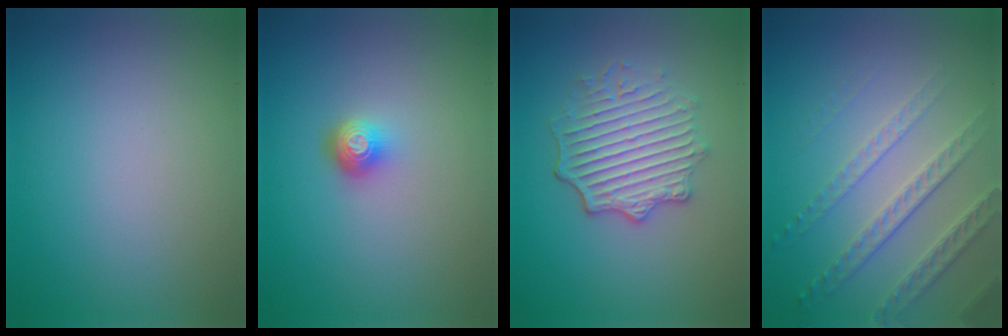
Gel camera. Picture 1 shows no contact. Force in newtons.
{"total": 2.0, "press": 1.4, "slide": 1.5}
{"total": 4.9, "press": 4.1, "slide": 2.8}
{"total": 3.5, "press": 3.1, "slide": 1.7}